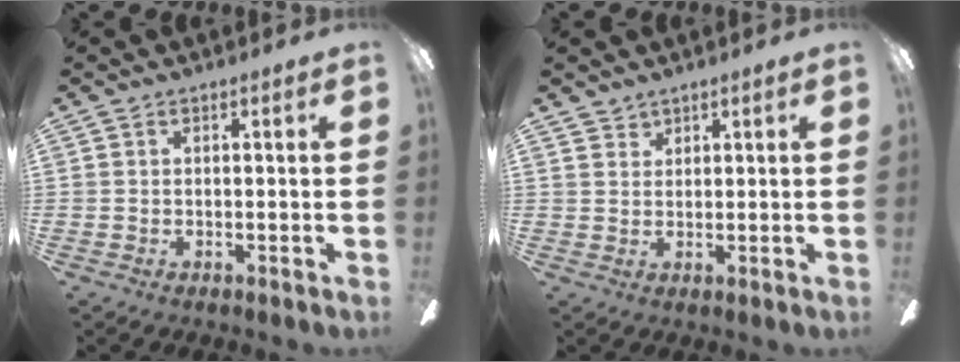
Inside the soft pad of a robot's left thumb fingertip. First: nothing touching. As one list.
[{"total": 2.1, "force": [1.9, 1.0, -0.1], "torque": [0.000, -0.005, 0.038]}]